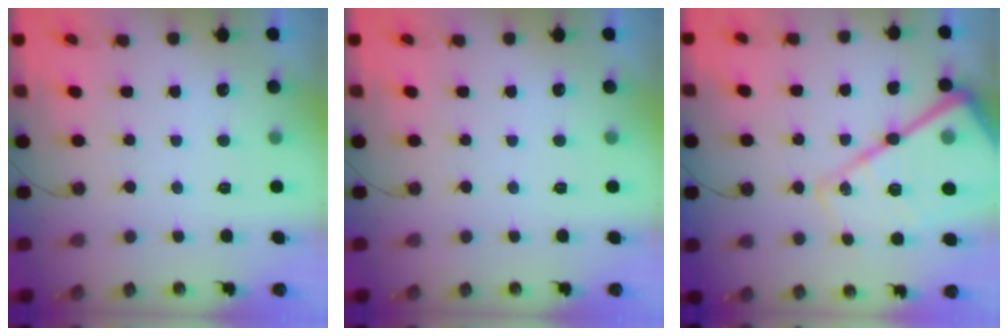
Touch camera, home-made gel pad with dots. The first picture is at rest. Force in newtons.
{"total": 0.0}
{"total": 26.9, "press": 26.7, "slide": 3.2}